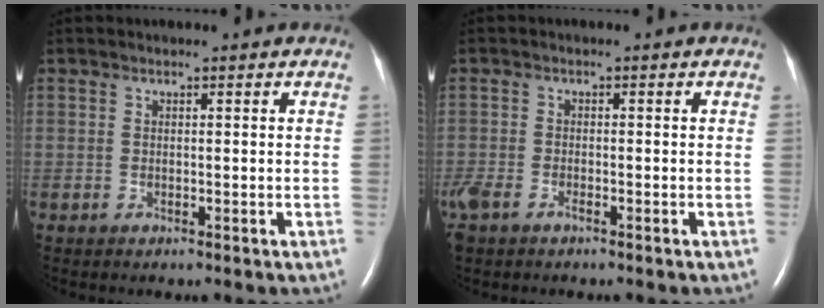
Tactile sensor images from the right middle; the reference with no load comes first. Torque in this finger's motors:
{"motor_torque": [0.32, -0.23, 0.00, 0.01]}